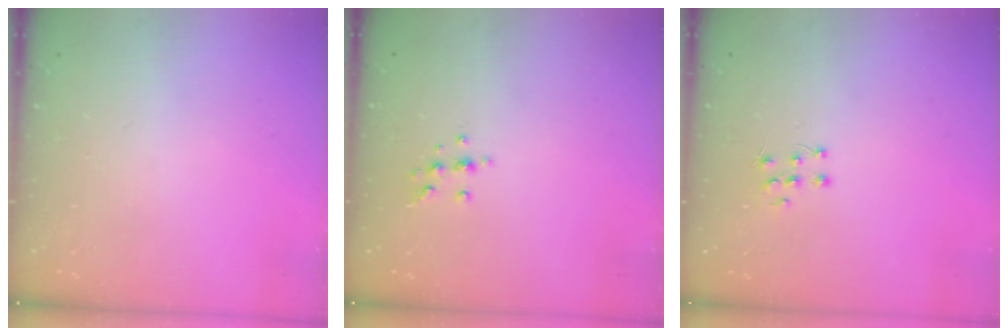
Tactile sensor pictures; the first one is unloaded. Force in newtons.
{"total": 7.0, "press": 6.9, "slide": 0.7}
{"total": 4.9, "press": 4.9, "slide": 0.4}